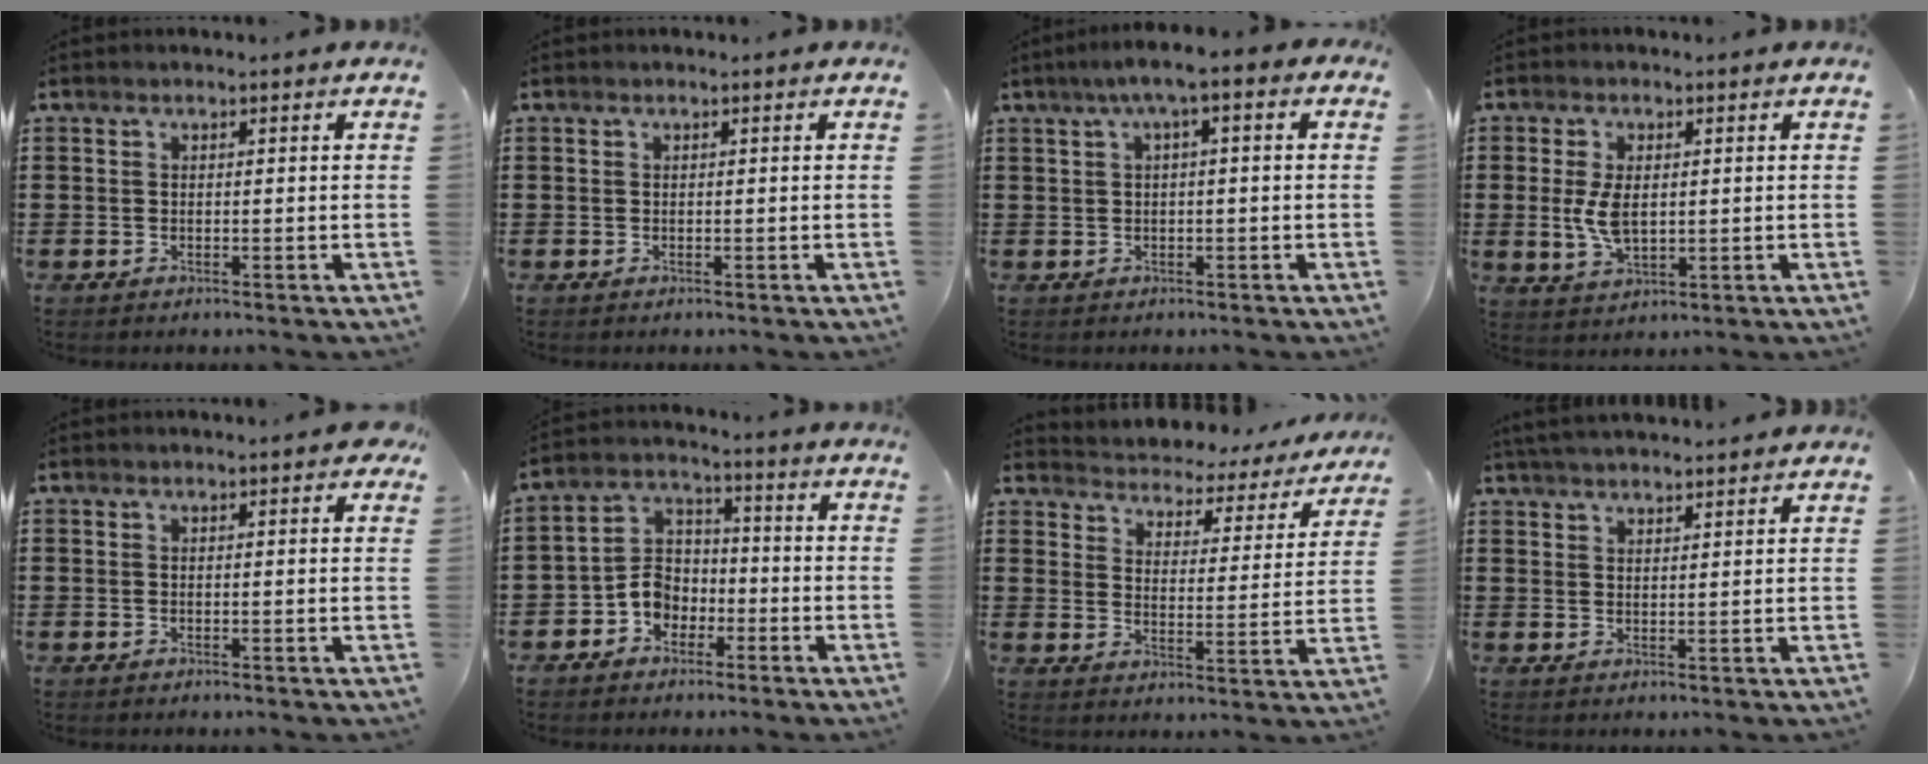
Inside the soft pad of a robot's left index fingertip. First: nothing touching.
{"total": 0.0}
{"total": 3.2, "force": [-0.1, 0.4, 3.2], "torque": [-0.058, 0.005, -0.007]}
{"total": 5.7, "force": [0.4, 3.0, 4.9], "torque": [-0.117, 0.001, 0.001]}
{"total": 0.8, "force": [0.3, 0.1, 0.7], "torque": [-0.006, -0.003, 0.004]}
{"total": 5.9, "force": [-3.1, 4.5, 2.1], "torque": [-0.069, 0.007, -0.067]}
{"total": 3.2, "force": [3.2, 0.6, -0.1], "torque": [-0.023, -0.031, 0.047]}
{"total": 3.4, "force": [3.3, -0.1, 0.7], "torque": [-0.023, -0.005, 0.063]}